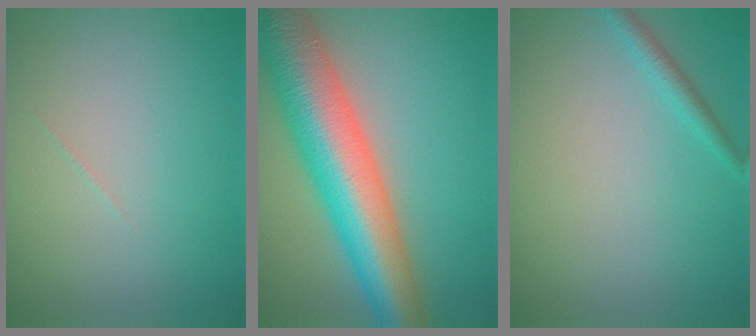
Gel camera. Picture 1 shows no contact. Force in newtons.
{"total": 11.6, "press": 11.6, "slide": 0.4}
{"total": 1.4, "press": 1.4, "slide": 0.1}